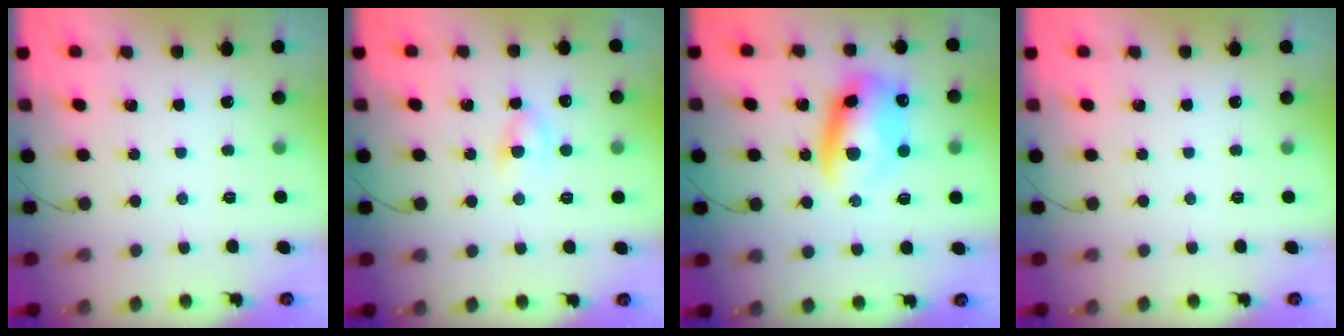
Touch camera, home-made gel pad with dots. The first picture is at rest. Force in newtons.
{"total": 4.1, "press": 3.9, "slide": 1.2}
{"total": 12.9, "press": 12.5, "slide": 3.2}
{"total": 0.0}